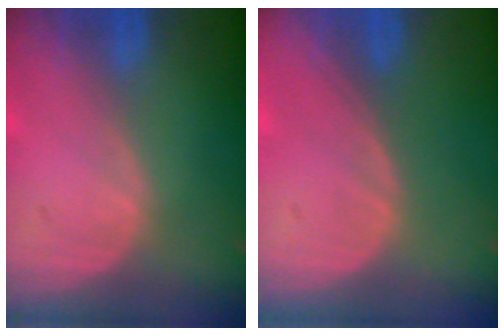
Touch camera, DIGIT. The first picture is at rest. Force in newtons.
{"total": 0.0}